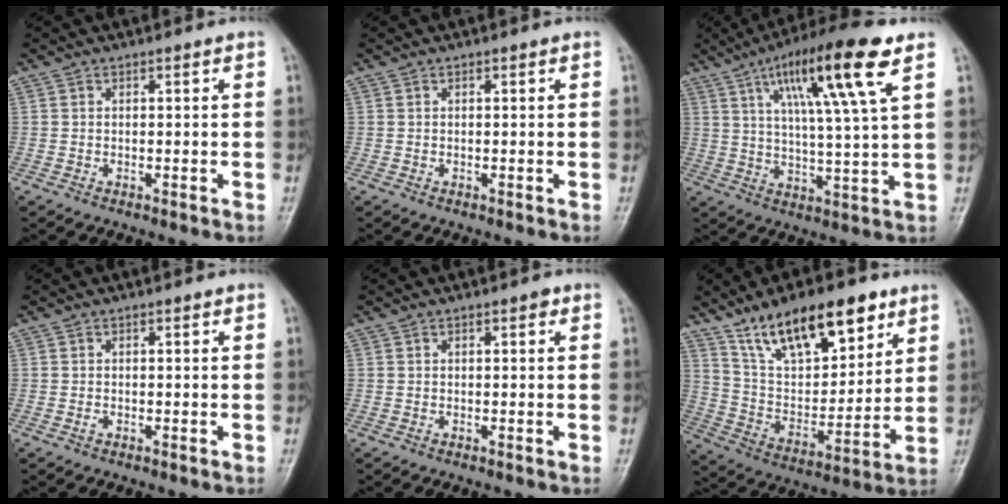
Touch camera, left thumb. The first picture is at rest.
{"total": 0.0}
{"total": 16.9, "force": [7.7, 1.9, 15.0], "torque": [-0.254, -0.015, 0.127]}
{"total": 0.6, "force": [-0.1, 0.3, 0.4], "torque": [-0.003, 0.000, -0.002]}
{"total": 1.0, "force": [0.5, 0.4, 0.8], "torque": [-0.006, 0.002, 0.003]}
{"total": 20.1, "force": [12.6, 8.8, 13.0], "torque": [-0.169, -0.048, 0.228]}